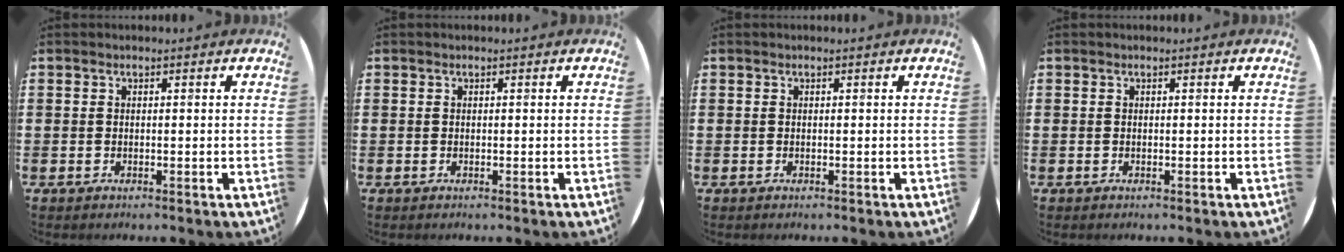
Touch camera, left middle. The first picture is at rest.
{"total": 0.0}
{"total": 0.0}
{"total": 0.0}